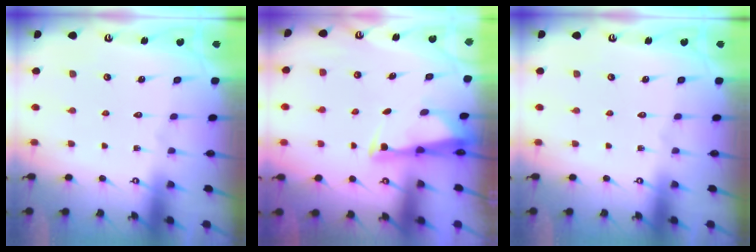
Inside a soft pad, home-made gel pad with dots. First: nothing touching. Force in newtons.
{"total": 2.7, "press": 2.6, "slide": 0.7}
{"total": 0.0}